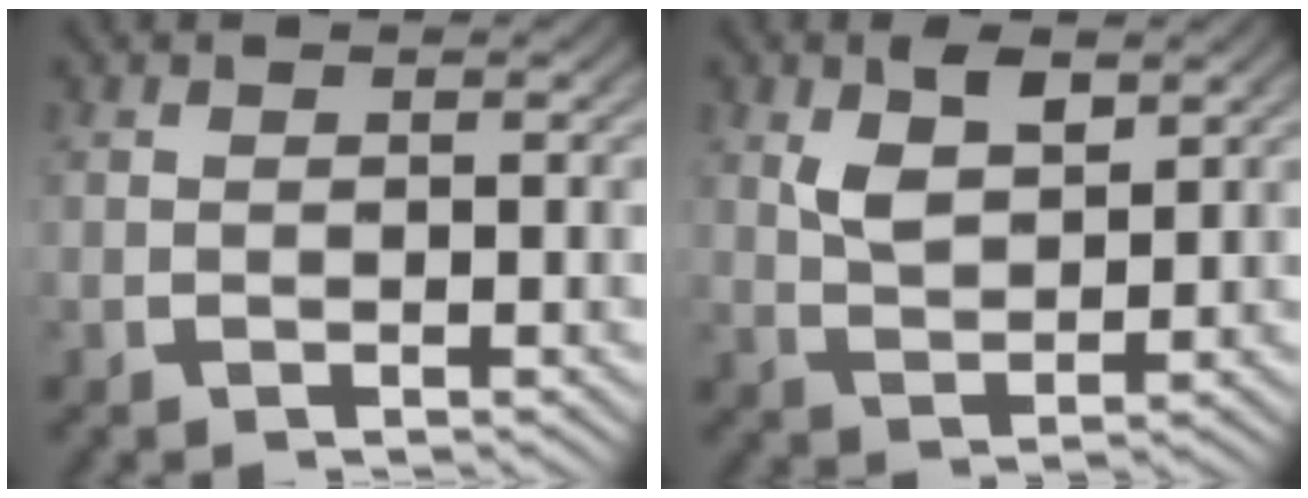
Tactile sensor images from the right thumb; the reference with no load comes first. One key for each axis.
{"total": 3.9, "fx": 2.1, "fy": 1.8, "fz": 2.8, "tx": -0.051, "ty": -0.003, "tz": 0.050}